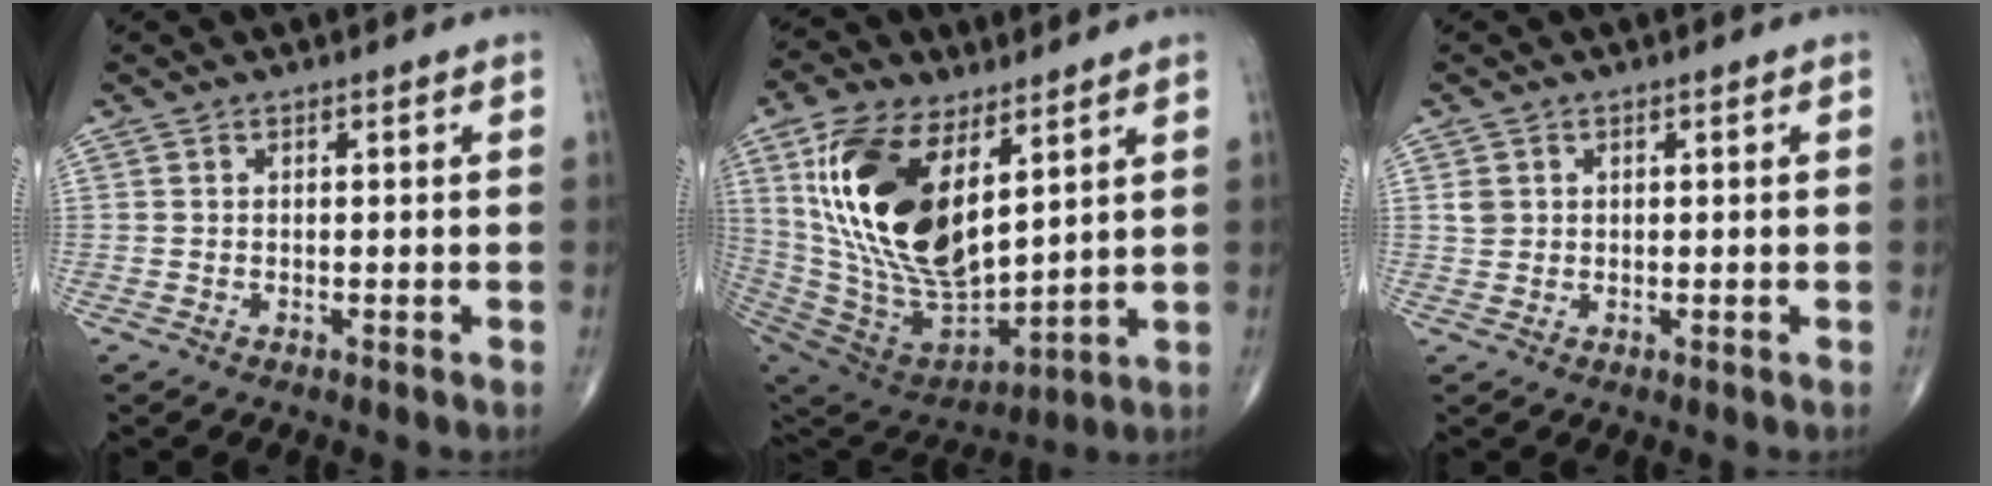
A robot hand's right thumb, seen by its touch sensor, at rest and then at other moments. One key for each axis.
{"total": 25.5, "fx": 8.6, "fy": 13.0, "fz": 20.2, "tx": -0.394, "ty": -0.041, "tz": 0.175}
{"total": 1.9, "fx": 0.6, "fy": 1.6, "fz": 0.7, "tx": -0.009, "ty": -0.001, "tz": 0.013}